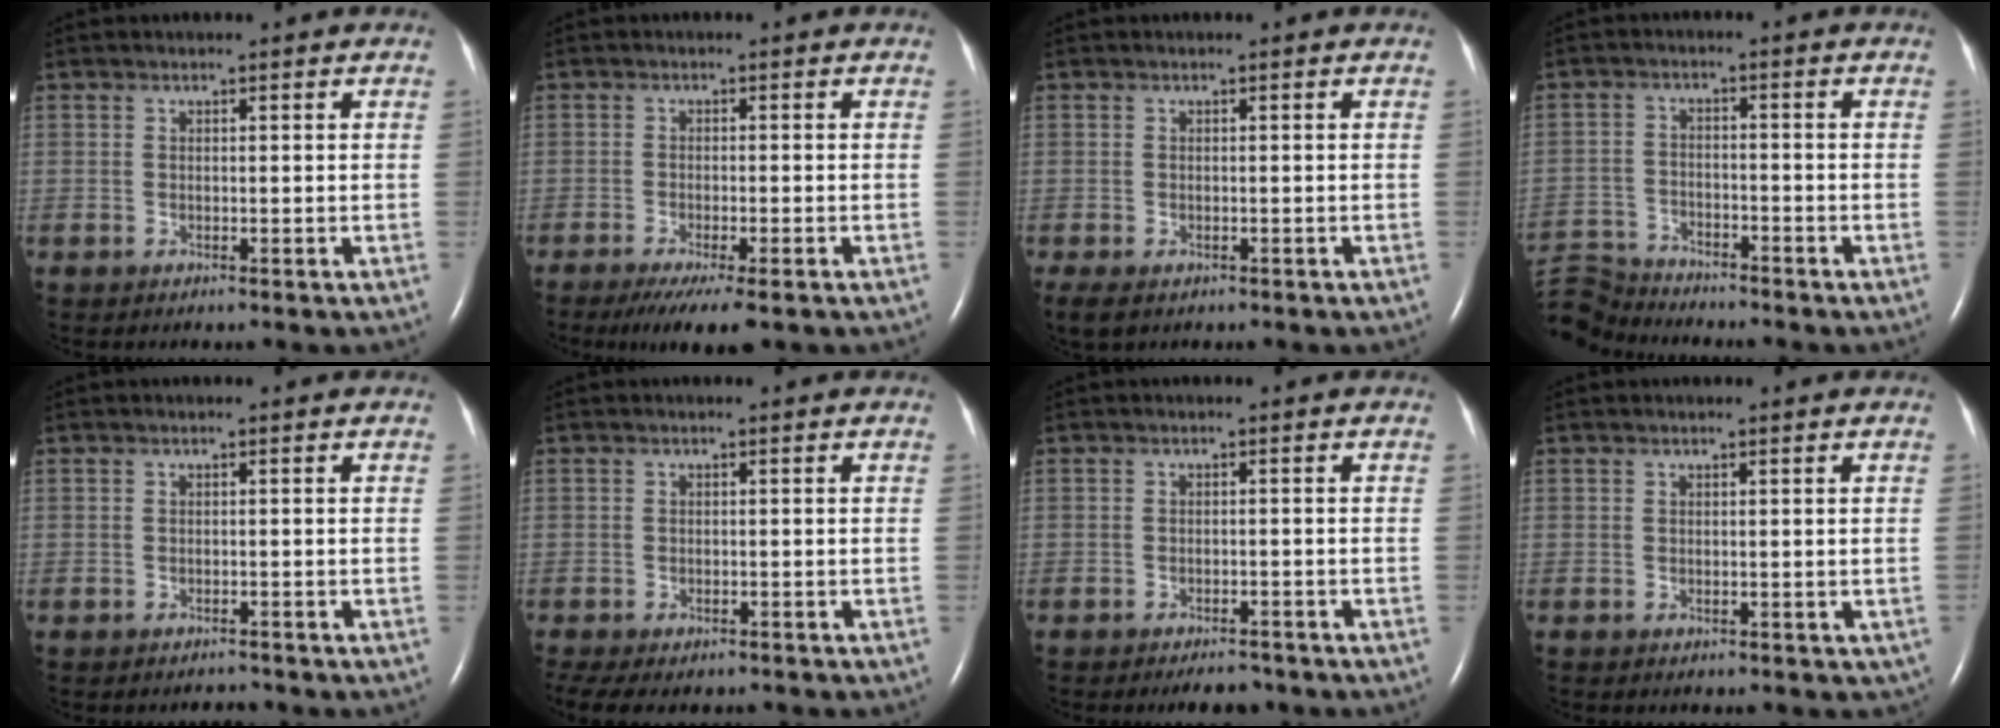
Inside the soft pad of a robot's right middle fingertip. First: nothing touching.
{"total": 6.9, "force": [-4.9, 0.9, 4.8], "torque": [-0.077, -0.018, -0.075]}
{"total": 4.3, "force": [-2.6, 2.4, 2.4], "torque": [-0.055, -0.013, -0.041]}
{"total": 8.9, "force": [-8.8, 1.0, 0.5], "torque": [-0.024, 0.005, -0.164]}
{"total": 1.0, "force": [-0.9, 0.3, 0.0], "torque": [-0.006, -0.003, -0.012]}
{"total": 8.2, "force": [-6.3, 3.5, 4.0], "torque": [-0.081, -0.004, -0.085]}
{"total": 3.4, "force": [-3.0, 1.2, 1.2], "torque": [-0.019, -0.002, -0.041]}
{"total": 0.8, "force": [-0.1, 0.6, 0.5], "torque": [-0.003, 0.000, 0.005]}